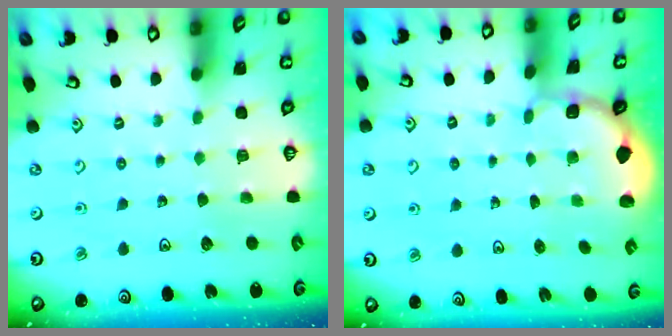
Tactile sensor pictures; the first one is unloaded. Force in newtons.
{"total": 1.8, "press": 1.6, "slide": 0.7}